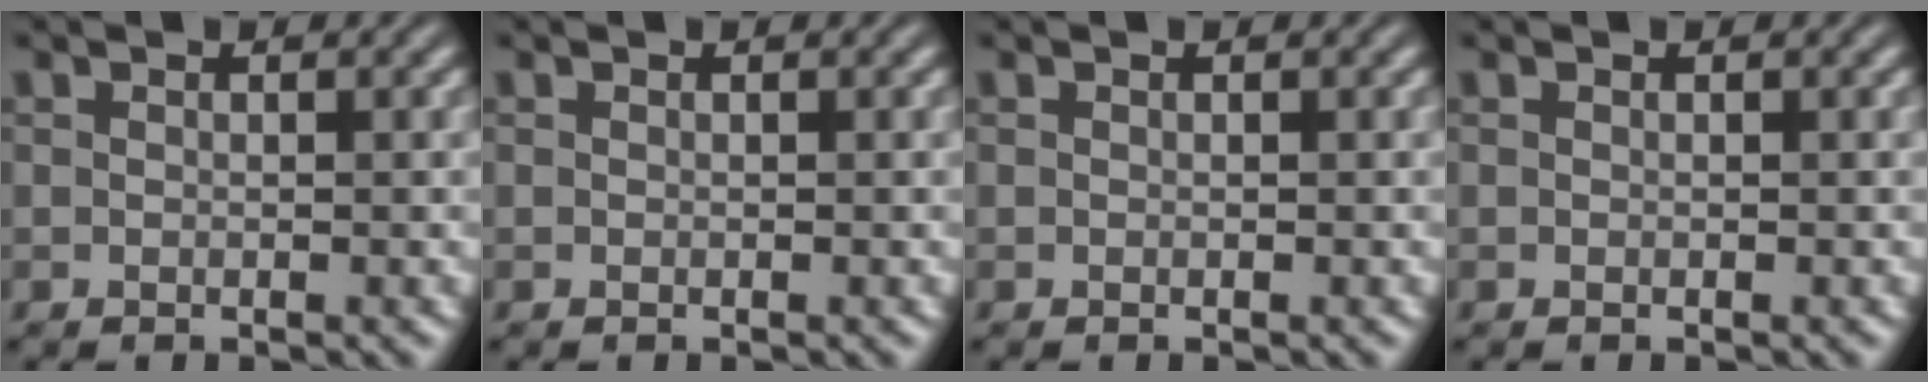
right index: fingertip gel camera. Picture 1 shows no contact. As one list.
[{"total": 0.0}, {"total": 0.0}, {"total": 0.0}]